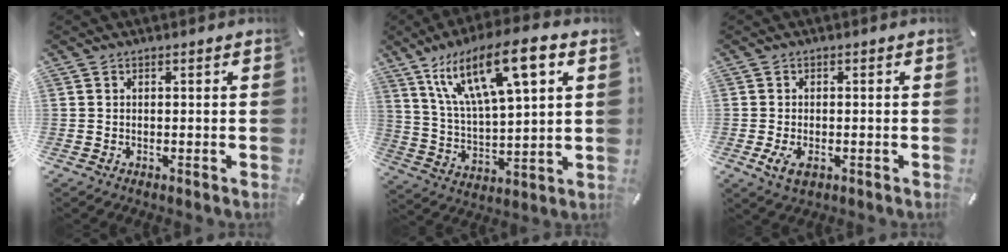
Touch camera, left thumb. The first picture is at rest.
{"total": 18.8, "force": [10.3, 6.6, 14.2], "torque": [-0.269, -0.033, 0.168]}
{"total": 3.4, "force": [-1.2, 1.9, 2.6], "torque": [-0.065, -0.003, -0.025]}